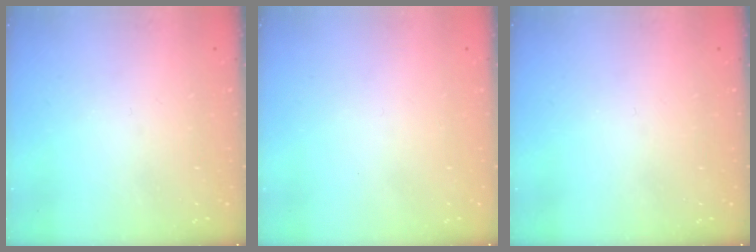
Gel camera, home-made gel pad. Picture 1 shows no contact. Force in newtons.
{"total": 1.5, "press": 1.5, "slide": 0.1}
{"total": 0.0}